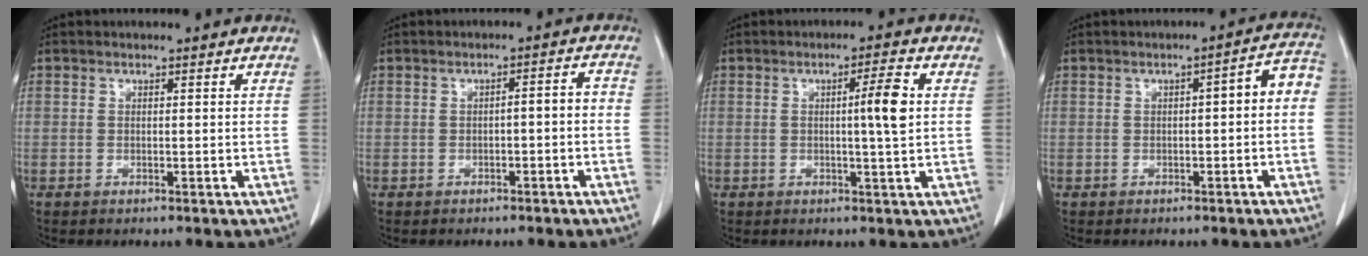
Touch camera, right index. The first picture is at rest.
{"total": 2.6, "force": [-1.0, 0.6, 2.3], "torque": [-0.031, 0.012, -0.012]}
{"total": 4.9, "force": [0.5, -0.3, 4.9], "torque": [-0.076, -0.002, 0.007]}
{"total": 4.5, "force": [-0.5, 1.1, 4.3], "torque": [-0.050, 0.027, -0.010]}